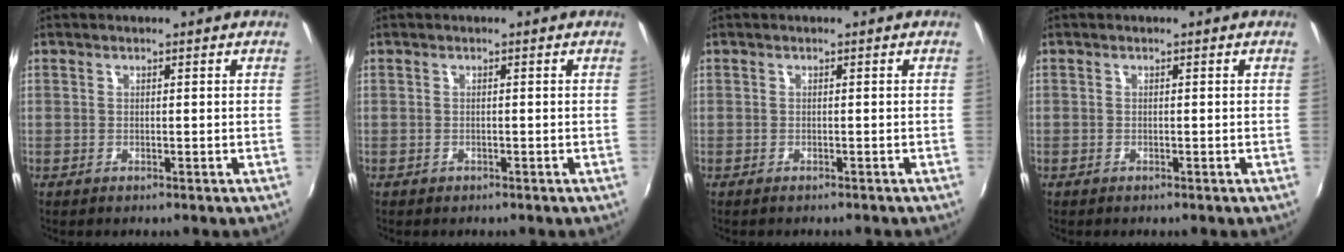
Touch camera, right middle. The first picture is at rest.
{"total": 0.6, "force": [-0.4, 0.5, 0.1], "torque": [-0.005, -0.001, -0.003]}
{"total": 0.9, "force": [-0.8, 0.1, 0.3], "torque": [-0.007, -0.002, -0.010]}
{"total": 0.6, "force": [-0.4, 0.4, 0.0], "torque": [-0.001, 0.001, -0.007]}